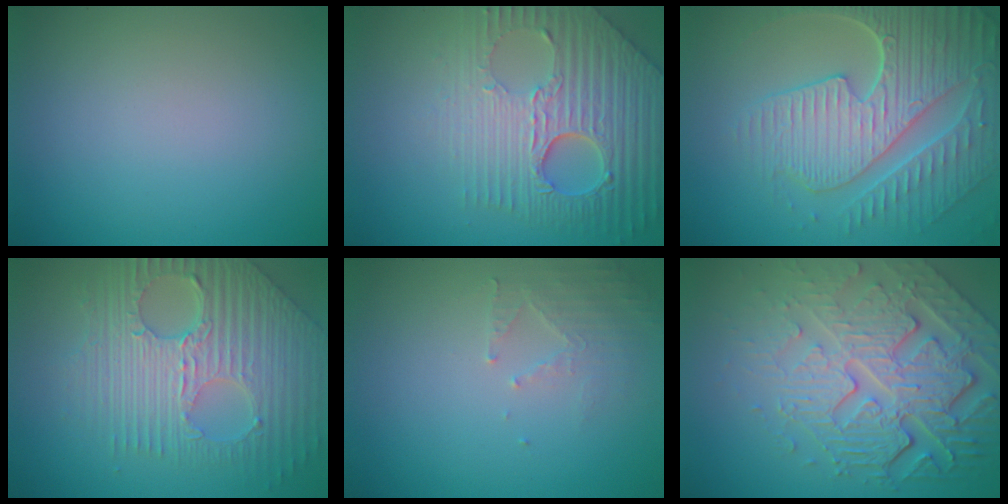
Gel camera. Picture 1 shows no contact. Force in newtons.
{"total": 7.6, "press": 5.9, "slide": 4.8}
{"total": 8.7, "press": 6.2, "slide": 6.1}
{"total": 9.0, "press": 6.2, "slide": 6.5}
{"total": 2.0, "press": 1.9, "slide": 0.3}
{"total": 8.5, "press": 5.9, "slide": 6.2}